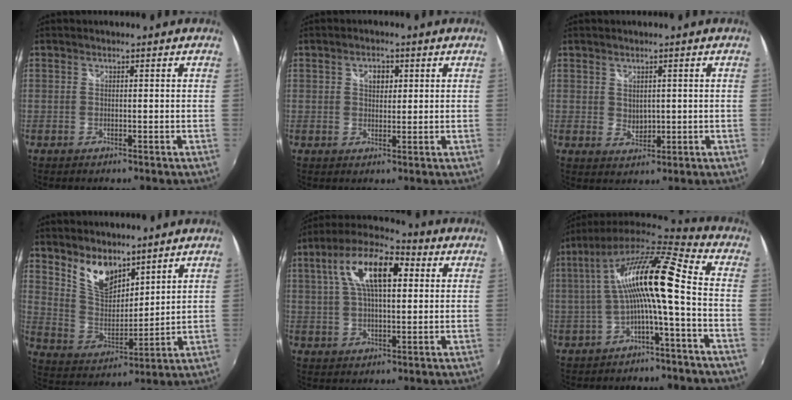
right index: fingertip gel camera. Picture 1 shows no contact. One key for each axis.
{"total": 3.1, "fx": 1.0, "fy": 2.2, "fz": 1.9, "tx": -0.025, "ty": 0.007, "tz": 0.016}
{"total": 2.6, "fx": 0.8, "fy": 2.0, "fz": 1.4, "tx": -0.017, "ty": -0.001, "tz": 0.016}
{"total": 10.4, "fx": 7.3, "fy": 5.2, "fz": 5.2, "tx": -0.096, "ty": 0.001, "tz": 0.148}
{"total": 14.4, "fx": 4.2, "fy": 6.0, "fz": 12.4, "tx": -0.226, "ty": 0.031, "tz": 0.062}
{"total": 15.0, "fx": -0.1, "fy": 1.9, "fz": 14.9, "tx": -0.279, "ty": 0.021, "tz": -0.007}